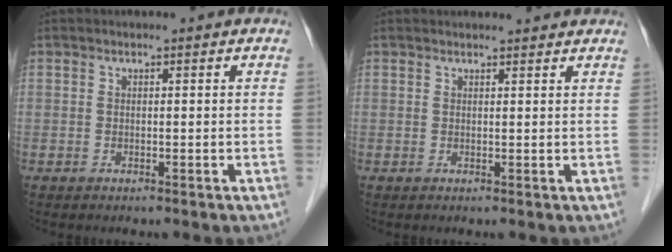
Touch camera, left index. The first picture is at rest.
{"total": 4.5, "force": [4.4, 0.6, 0.9], "torque": [-0.013, 0.018, 0.046]}